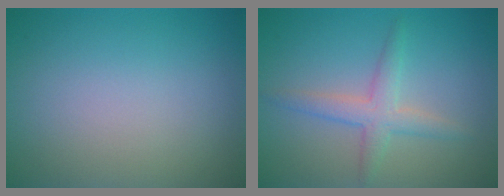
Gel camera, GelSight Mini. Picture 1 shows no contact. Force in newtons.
{"total": 2.7, "press": 2.7, "slide": 0.1}